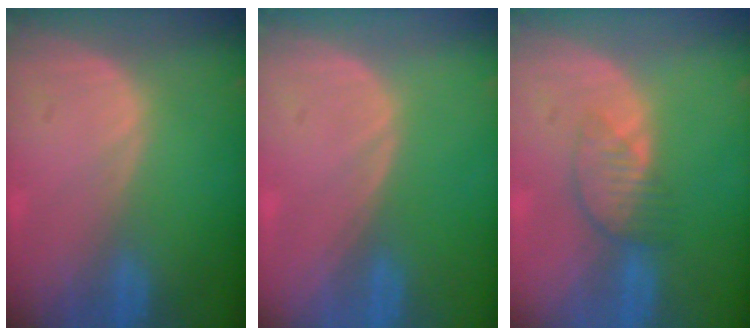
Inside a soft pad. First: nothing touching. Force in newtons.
{"total": 0.0}
{"total": 4.0, "press": 3.5, "slide": 1.8}